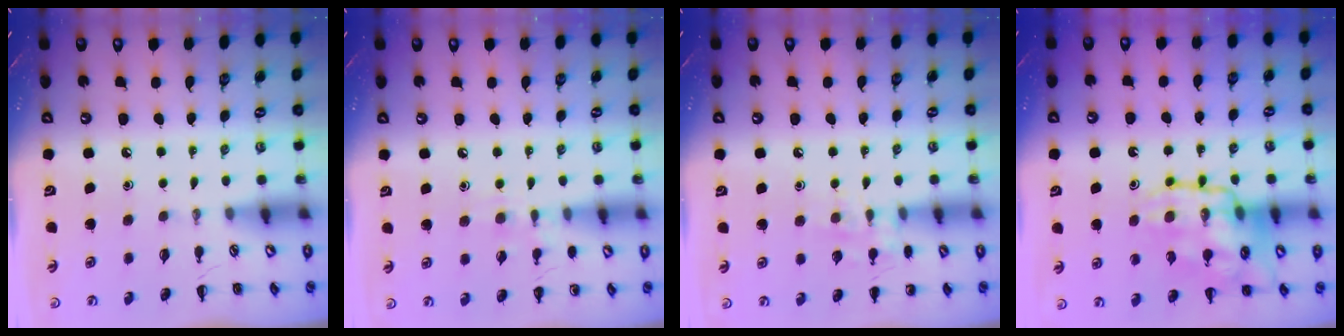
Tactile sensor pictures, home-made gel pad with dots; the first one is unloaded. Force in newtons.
{"total": 6.9, "press": 6.7, "slide": 1.9}
{"total": 7.6, "press": 7.4, "slide": 1.7}
{"total": 18.2, "press": 18.1, "slide": 2.1}